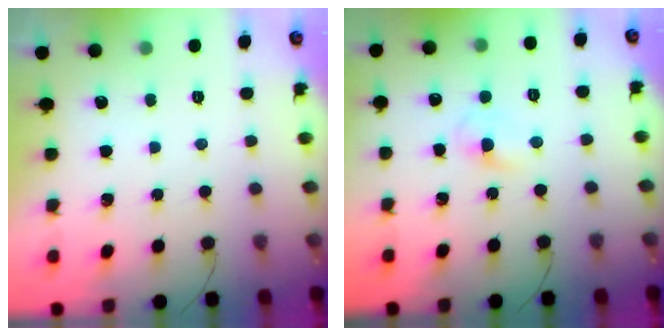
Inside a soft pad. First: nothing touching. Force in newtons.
{"total": 3.5, "press": 3.3, "slide": 1.2}